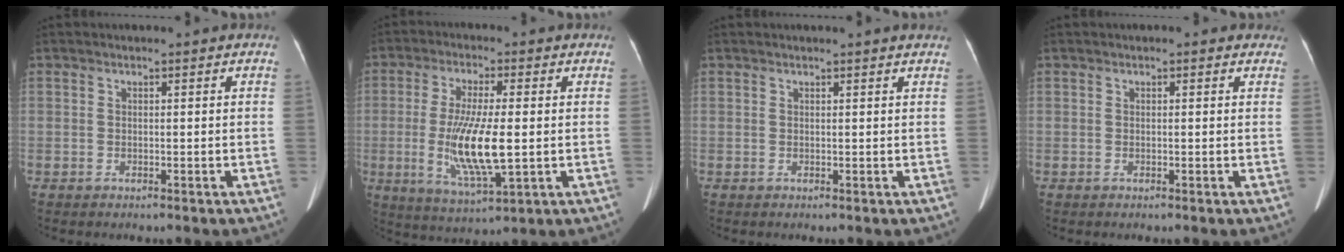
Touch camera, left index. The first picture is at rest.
{"total": 11.1, "force": [-1.0, 2.1, 10.8], "torque": [-0.218, -0.018, -0.015]}
{"total": 2.8, "force": [2.6, -0.2, 1.0], "torque": [-0.016, 0.011, 0.026]}
{"total": 1.2, "force": [0.8, 0.6, 0.6], "torque": [-0.001, 0.004, 0.002]}